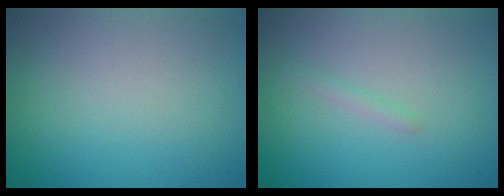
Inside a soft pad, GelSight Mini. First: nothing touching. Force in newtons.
{"total": 0.6, "press": 0.6, "slide": 0.0}